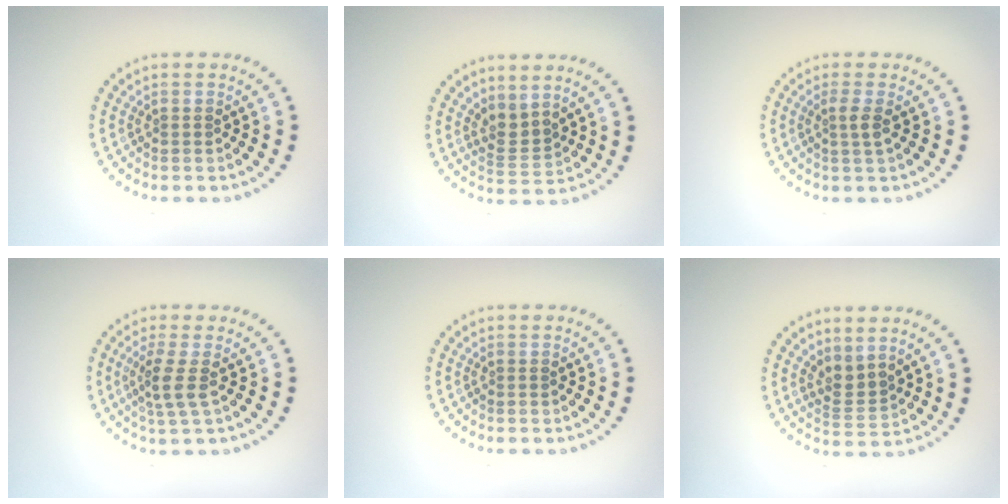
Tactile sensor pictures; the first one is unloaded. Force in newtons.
{"total": 2.3, "press": 1.5, "slide": 1.7}
{"total": 1.4, "press": 1.1, "slide": 0.8}
{"total": 2.5, "press": 1.9, "slide": 1.6}
{"total": 0.0}
{"total": 2.3, "press": 1.5, "slide": 1.7}